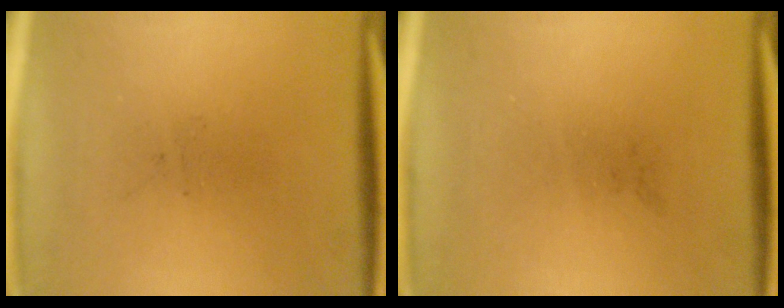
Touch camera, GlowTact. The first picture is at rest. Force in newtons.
{"total": 0.0}